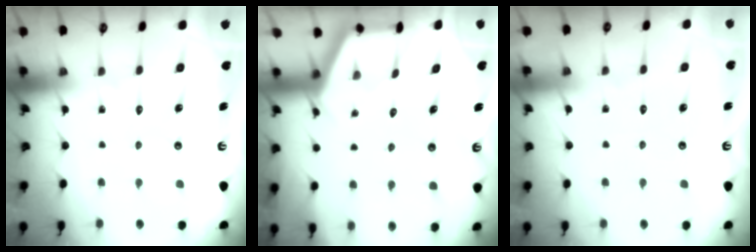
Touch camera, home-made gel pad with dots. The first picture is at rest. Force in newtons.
{"total": 2.9, "press": 2.9, "slide": 0.3}
{"total": 1.4, "press": 1.4, "slide": 0.3}